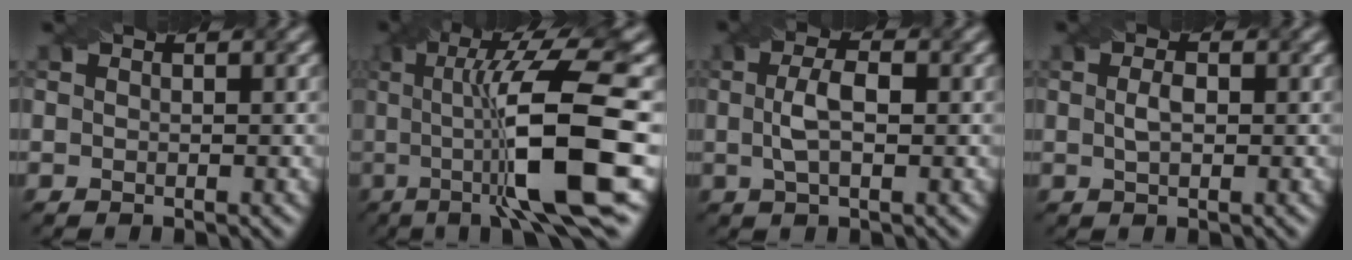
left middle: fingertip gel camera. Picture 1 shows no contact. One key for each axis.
{"total": 12.4, "fx": -0.9, "fy": 2.3, "fz": 12.1, "tx": -0.182, "ty": 0.005, "tz": -0.017}
{"total": 3.3, "fx": 0.1, "fy": 1.3, "fz": 3.1, "tx": -0.068, "ty": 0.004, "tz": -0.001}
{"total": 1.7, "fx": 0.1, "fy": 0.8, "fz": 1.5, "tx": -0.034, "ty": 0.003, "tz": 0.002}